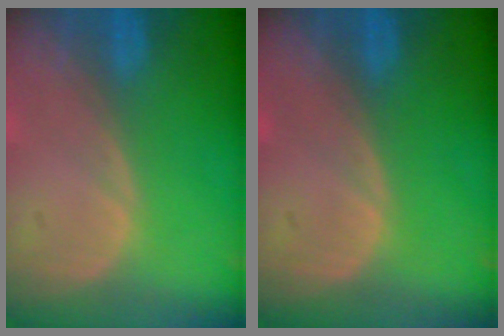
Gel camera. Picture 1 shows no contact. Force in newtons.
{"total": 0.0}